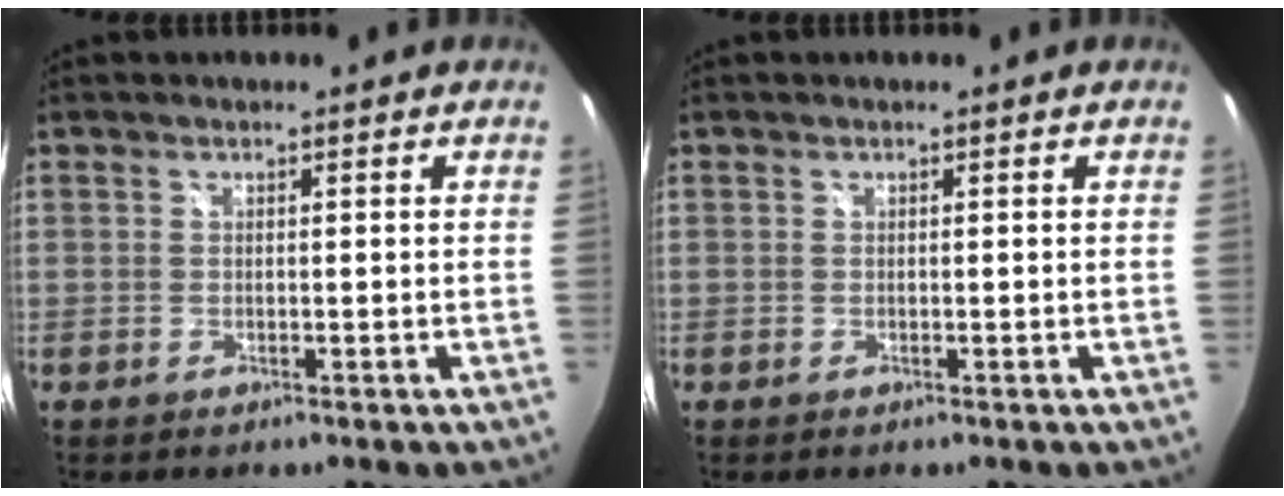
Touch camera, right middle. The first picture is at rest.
{"total": 0.0}